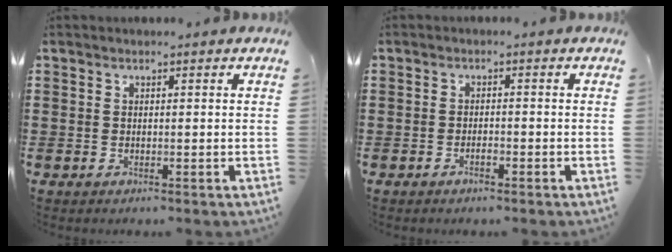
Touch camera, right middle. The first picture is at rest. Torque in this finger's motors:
{"motor_torque": [0.12, 0.88, 0.00, -0.01]}